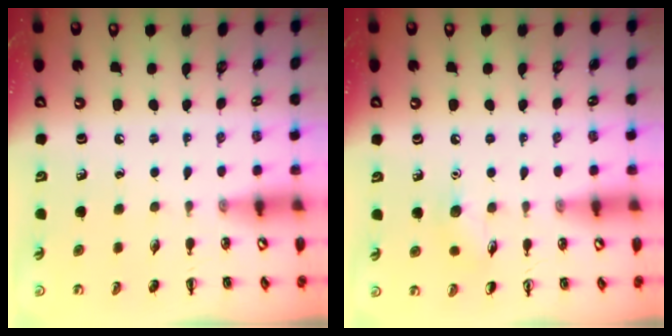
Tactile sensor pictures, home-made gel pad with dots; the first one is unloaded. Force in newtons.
{"total": 6.2, "press": 6.0, "slide": 1.7}